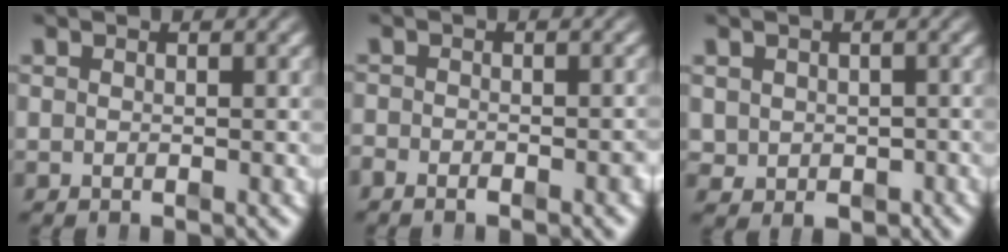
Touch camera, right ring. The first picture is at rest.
{"total": 1.5, "force": [-1.4, 0.3, 0.5], "torque": [-0.001, -0.001, -0.026]}
{"total": 2.4, "force": [-0.6, 2.0, 1.2], "torque": [-0.022, -0.019, 0.006]}